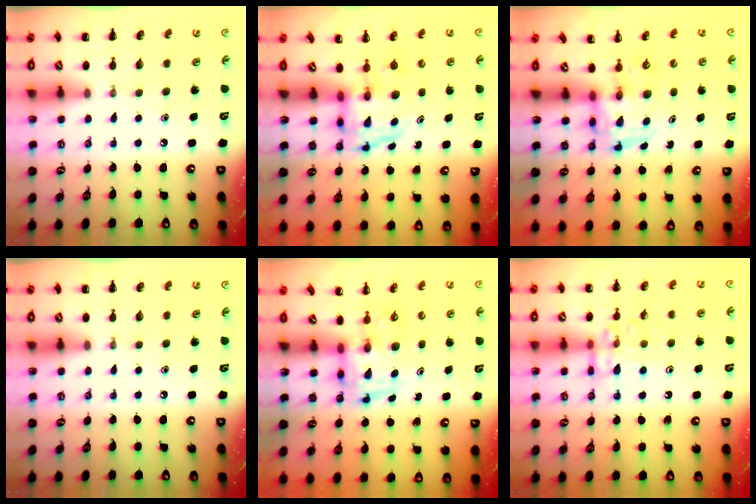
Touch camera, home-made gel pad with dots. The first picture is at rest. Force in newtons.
{"total": 3.9, "press": 3.9, "slide": 0.7}
{"total": 3.5, "press": 3.5, "slide": 0.6}
{"total": 0.0}
{"total": 3.5, "press": 3.5, "slide": 0.6}
{"total": 12.1, "press": 12.0, "slide": 1.5}